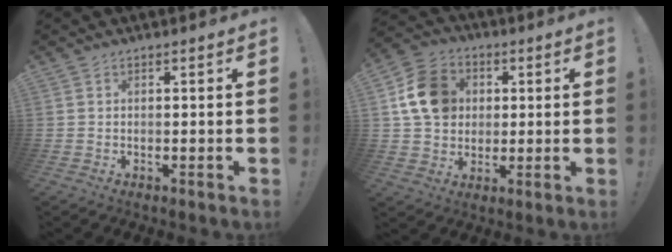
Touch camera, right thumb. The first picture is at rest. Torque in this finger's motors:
{"motor_torque": [1.12, 1.77, 1.12, 0.10, 0.09]}